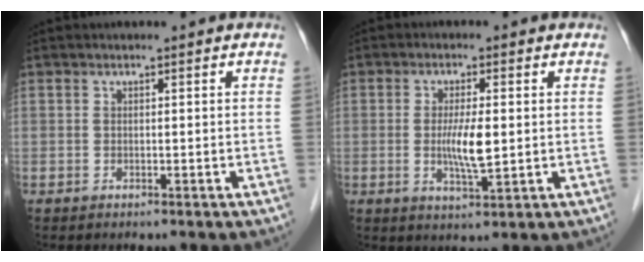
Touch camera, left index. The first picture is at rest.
{"total": 5.2, "force": [-0.1, 1.0, 5.1], "torque": [-0.095, -0.011, -0.002]}